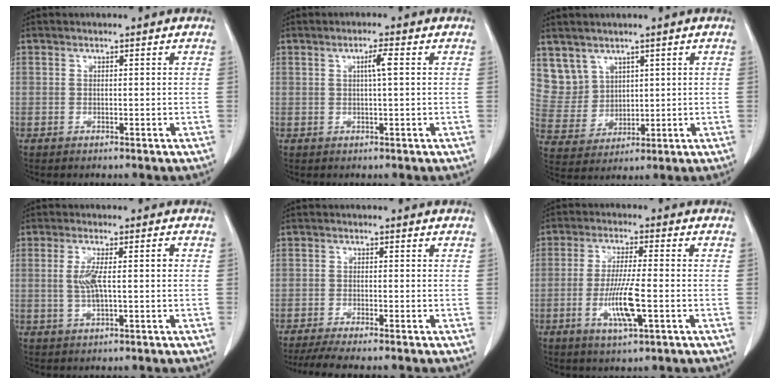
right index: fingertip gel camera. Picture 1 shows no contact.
{"total": 2.4, "force": [0.5, -0.1, 2.3], "torque": [-0.041, 0.002, 0.008]}
{"total": 6.4, "force": [4.0, 5.0, 0.1], "torque": [-0.009, 0.008, 0.100]}
{"total": 4.9, "force": [0.1, 0.8, 4.9], "torque": [-0.101, 0.004, 0.002]}
{"total": 5.5, "force": [-4.6, -0.2, 3.0], "torque": [-0.041, -0.013, -0.074]}
{"total": 8.1, "force": [-2.3, 0.6, 7.8], "torque": [-0.152, -0.011, -0.043]}